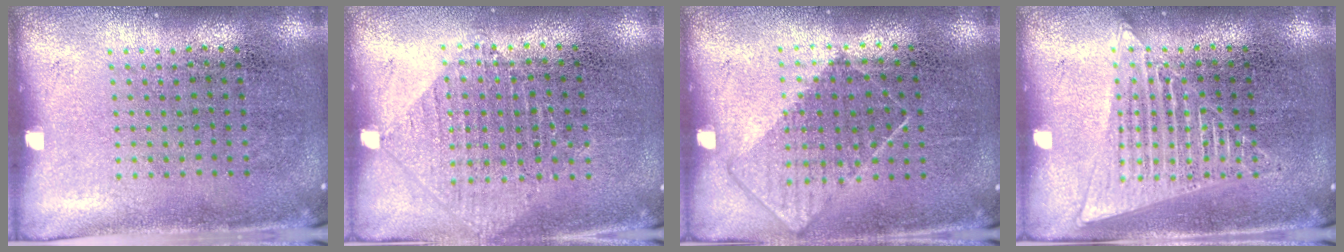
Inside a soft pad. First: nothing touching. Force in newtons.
{"total": 0.9, "press": 0.8, "slide": 0.3}
{"total": 0.8, "press": 0.7, "slide": 0.4}
{"total": 2.4, "press": 2.4, "slide": 0.3}